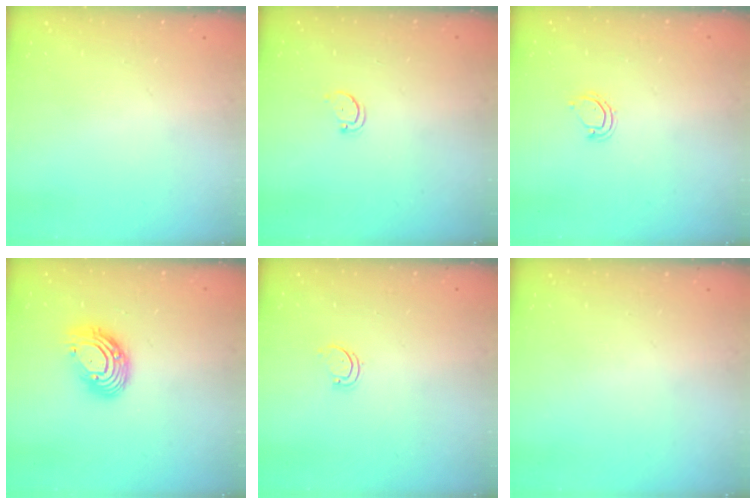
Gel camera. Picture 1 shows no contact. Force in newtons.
{"total": 2.5, "press": 2.4, "slide": 0.4}
{"total": 4.7, "press": 4.6, "slide": 0.4}
{"total": 11.1, "press": 11.1, "slide": 0.7}
{"total": 1.7, "press": 1.7, "slide": 0.3}
{"total": 0.0}